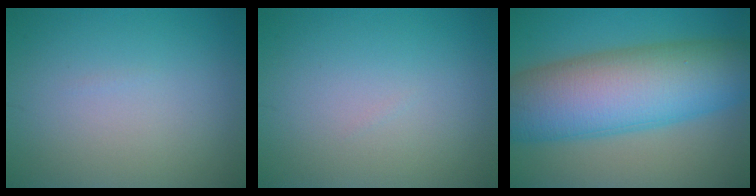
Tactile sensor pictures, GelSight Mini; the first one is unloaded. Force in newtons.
{"total": 0.0}
{"total": 13.0, "press": 13.0, "slide": 0.1}